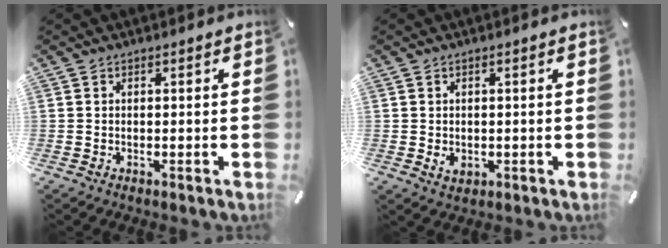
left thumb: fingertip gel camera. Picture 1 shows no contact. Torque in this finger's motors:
{"motor_torque": [0.00, 0.01, 0.02, 0.06, 0.02]}